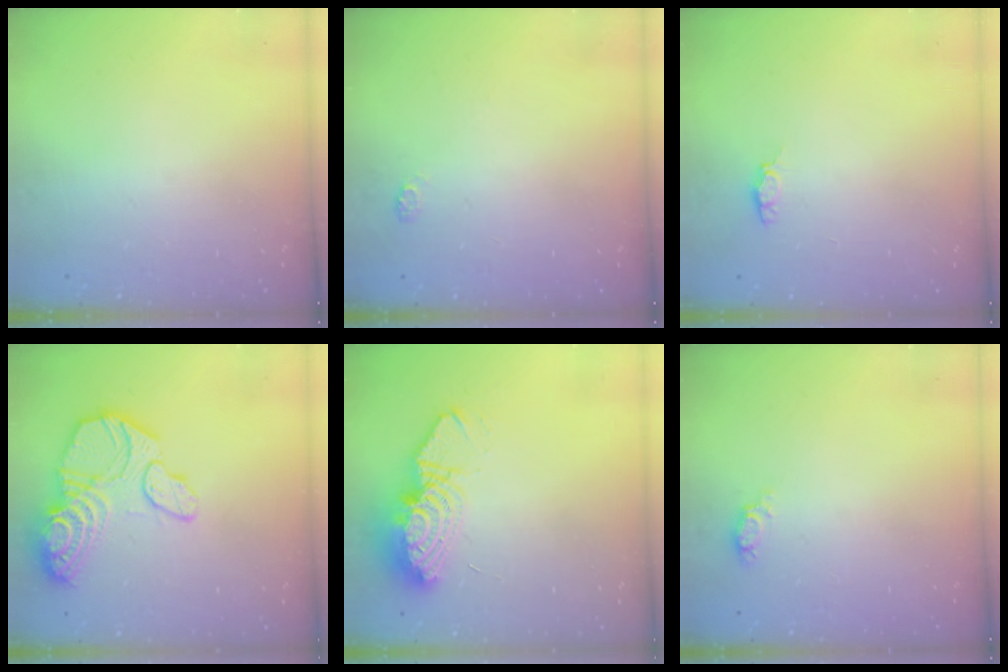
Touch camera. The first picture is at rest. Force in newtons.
{"total": 3.6, "press": 3.6, "slide": 0.6}
{"total": 3.9, "press": 3.8, "slide": 0.6}
{"total": 18.4, "press": 18.3, "slide": 1.7}
{"total": 12.2, "press": 12.1, "slide": 0.9}
{"total": 5.2, "press": 4.9, "slide": 1.7}